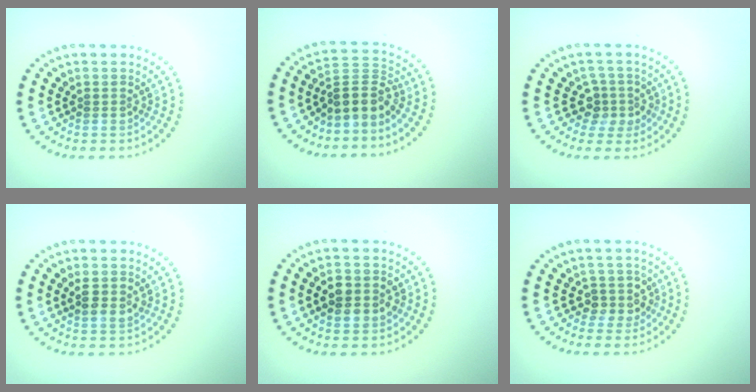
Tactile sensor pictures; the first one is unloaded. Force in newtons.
{"total": 3.3, "press": 2.4, "slide": 2.2}
{"total": 2.4, "press": 1.9, "slide": 1.6}
{"total": 2.0, "press": 1.9, "slide": 0.6}
{"total": 3.4, "press": 3.4, "slide": 0.3}
{"total": 2.4, "press": 2.0, "slide": 1.3}